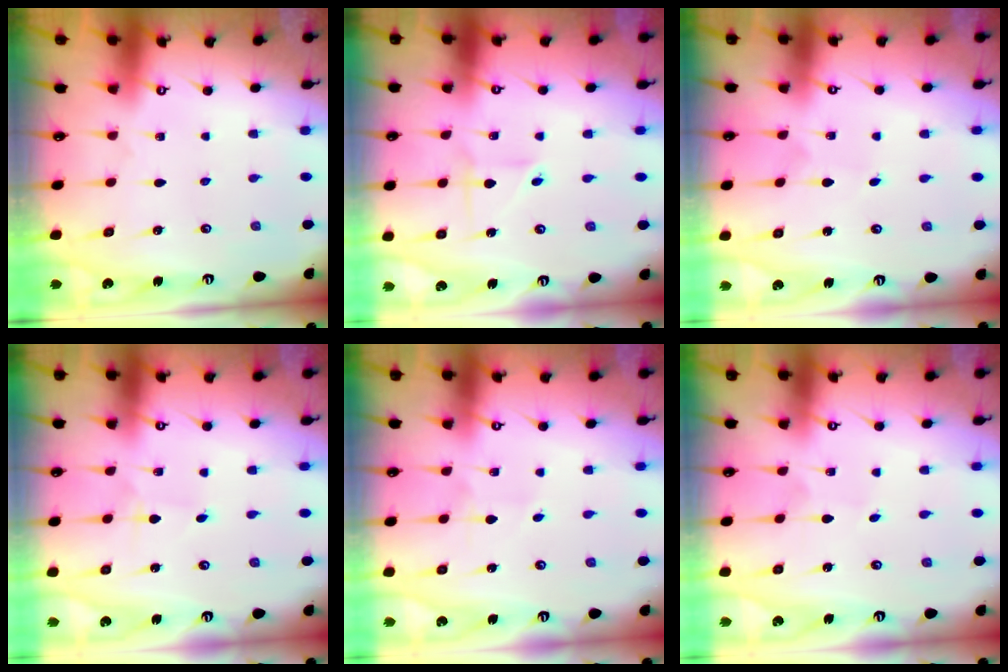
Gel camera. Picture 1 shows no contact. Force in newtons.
{"total": 2.1, "press": 2.1, "slide": 0.6}
{"total": 1.9, "press": 1.9, "slide": 0.2}
{"total": 1.1, "press": 1.0, "slide": 0.1}
{"total": 2.7, "press": 2.6, "slide": 0.3}
{"total": 2.2, "press": 2.1, "slide": 0.2}